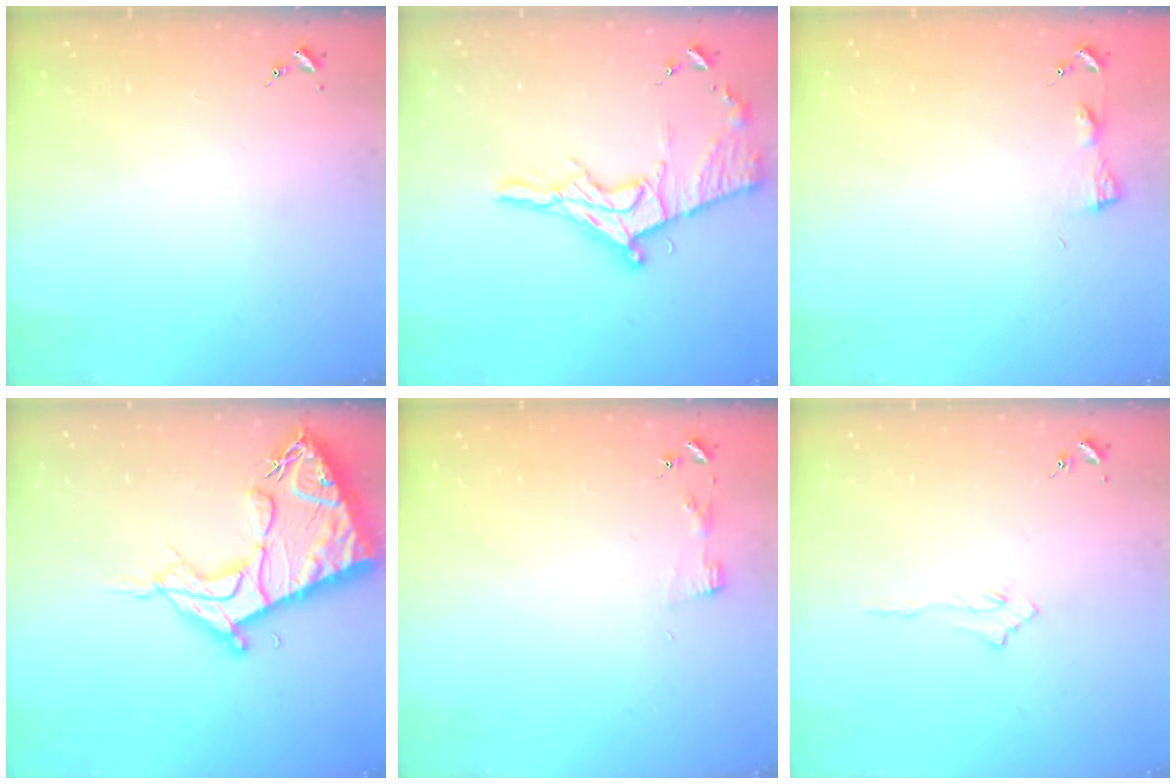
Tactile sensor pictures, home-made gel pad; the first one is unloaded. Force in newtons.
{"total": 16.9, "press": 16.8, "slide": 1.4}
{"total": 3.2, "press": 3.1, "slide": 0.3}
{"total": 19.5, "press": 19.4, "slide": 1.8}
{"total": 2.9, "press": 2.9, "slide": 0.3}
{"total": 3.2, "press": 3.2, "slide": 0.4}